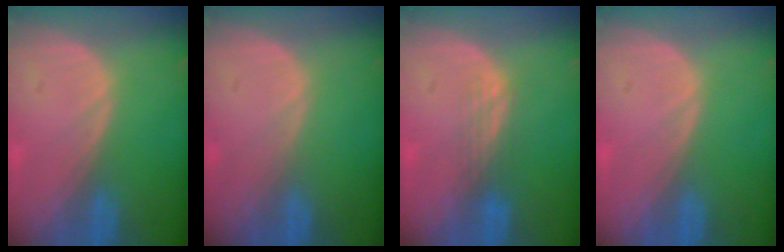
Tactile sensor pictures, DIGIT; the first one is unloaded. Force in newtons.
{"total": 0.0}
{"total": 2.9, "press": 2.5, "slide": 1.5}
{"total": 0.0}